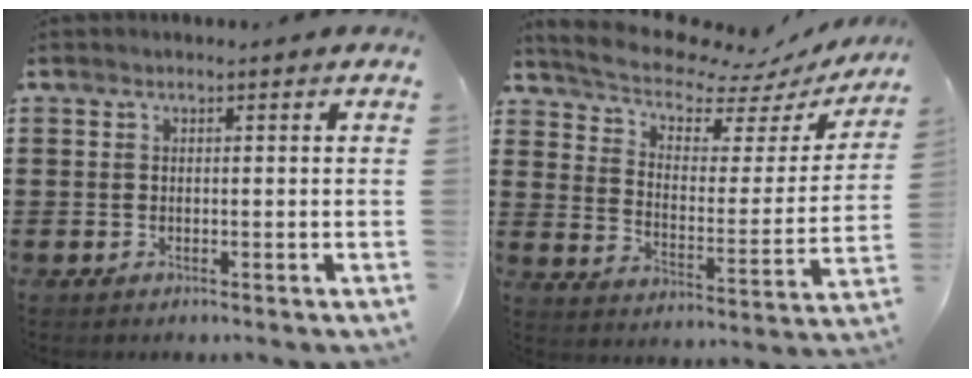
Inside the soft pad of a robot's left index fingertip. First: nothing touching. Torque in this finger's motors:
{"motor_torque": [2.14, 0.00, 0.36, 0.08]}